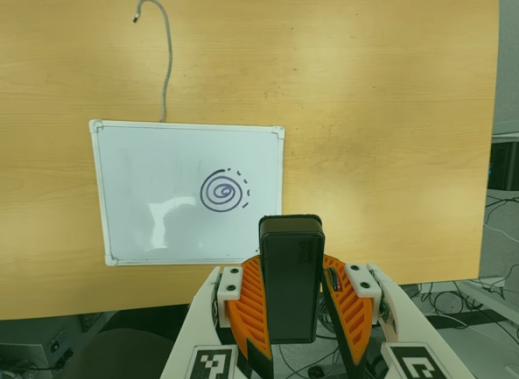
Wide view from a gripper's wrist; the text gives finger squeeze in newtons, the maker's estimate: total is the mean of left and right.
{"total": 7.2, "left": 6.5, "right": 8.0}